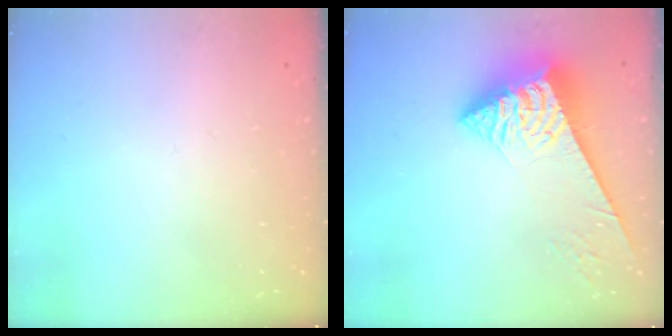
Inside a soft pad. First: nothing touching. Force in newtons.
{"total": 8.0, "press": 7.9, "slide": 1.4}